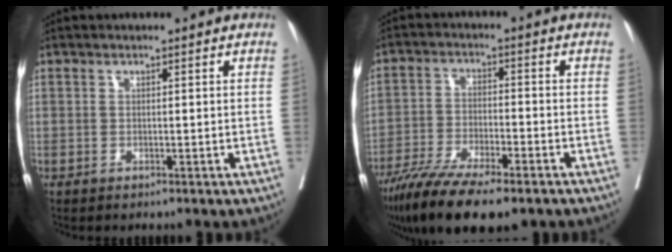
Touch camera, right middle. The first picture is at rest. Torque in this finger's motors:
{"motor_torque": [1.16, -0.97, 0.61, 0.17]}